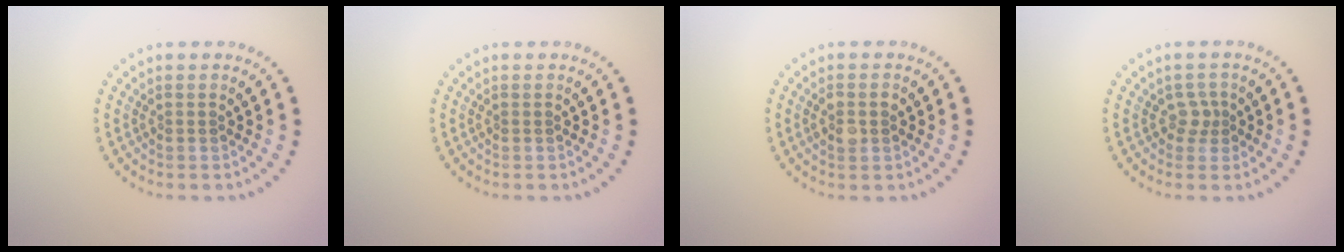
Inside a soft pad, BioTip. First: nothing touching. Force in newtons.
{"total": 0.0}
{"total": 1.7, "press": 1.7, "slide": 0.1}
{"total": 1.3, "press": 1.1, "slide": 0.8}